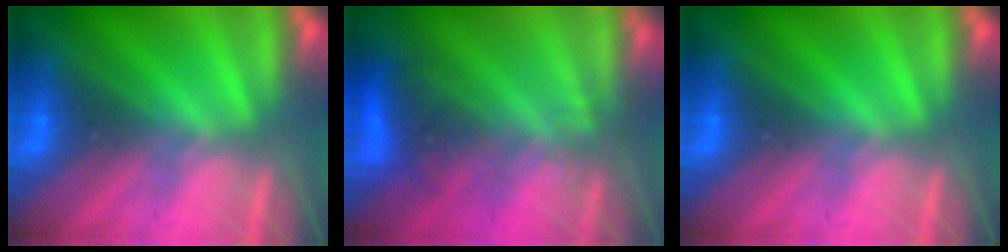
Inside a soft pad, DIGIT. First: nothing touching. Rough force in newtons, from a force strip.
{"total": 2.9}
{"total": 0.0}